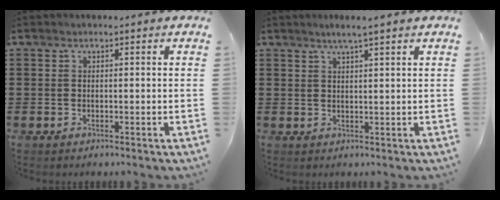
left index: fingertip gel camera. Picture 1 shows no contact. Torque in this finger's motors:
{"motor_torque": [-0.05, -0.18, 0.06, 0.01]}